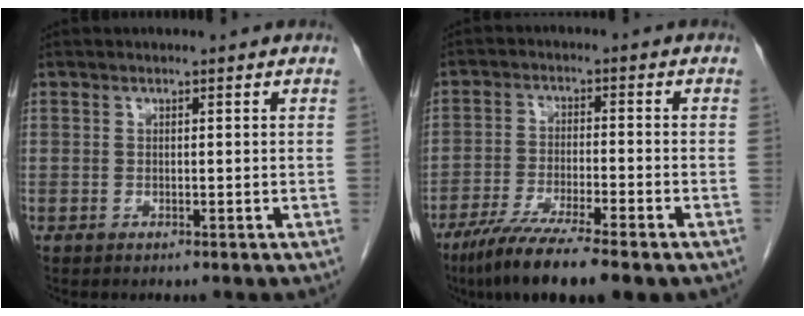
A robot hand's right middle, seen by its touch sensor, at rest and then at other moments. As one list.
[{"total": 10.6, "force": [-7.6, 0.8, 7.3], "torque": [-0.123, -0.027, -0.124]}]